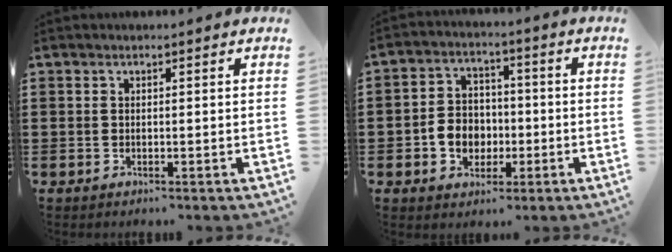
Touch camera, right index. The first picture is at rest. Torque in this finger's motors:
{"motor_torque": [1.35, 0.78, 0.65, 0.05]}